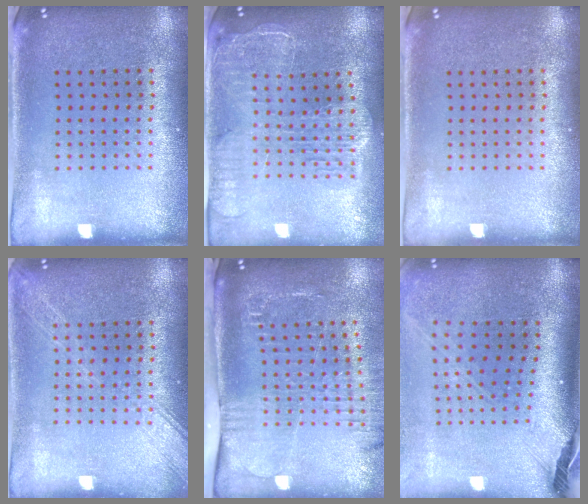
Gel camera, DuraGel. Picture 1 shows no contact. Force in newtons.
{"total": 2.3, "press": 2.0, "slide": 1.0}
{"total": 0.0}
{"total": 3.0, "press": 3.0, "slide": 0.5}
{"total": 2.6, "press": 2.1, "slide": 1.6}
{"total": 2.8, "press": 2.0, "slide": 1.9}